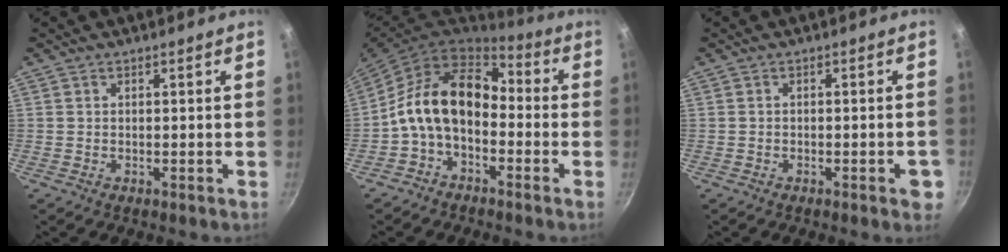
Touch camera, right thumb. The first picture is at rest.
{"total": 13.8, "force": [-1.8, 9.3, 10.1], "torque": [-0.163, 0.051, -0.053]}
{"total": 3.2, "force": [-1.4, 1.0, 2.6], "torque": [-0.026, 0.008, -0.018]}